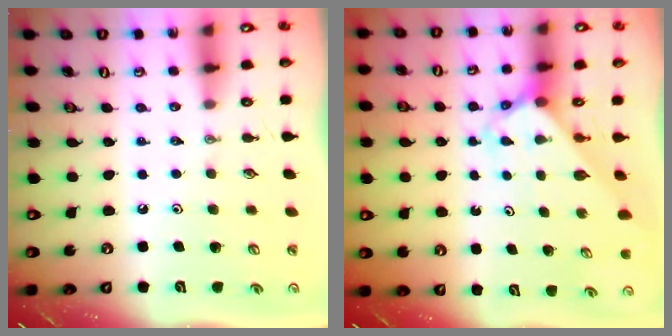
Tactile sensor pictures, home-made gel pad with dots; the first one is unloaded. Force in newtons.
{"total": 2.6, "press": 2.6, "slide": 0.1}